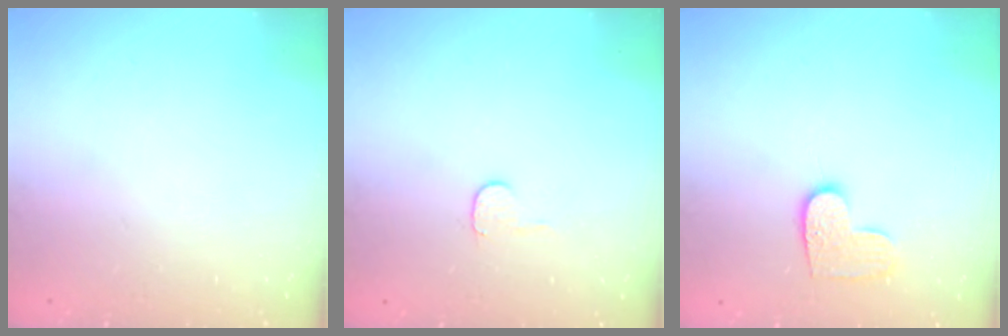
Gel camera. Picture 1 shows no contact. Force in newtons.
{"total": 4.0, "press": 4.0, "slide": 0.4}
{"total": 7.4, "press": 7.4, "slide": 0.2}